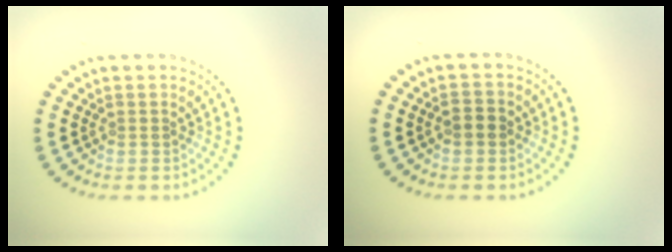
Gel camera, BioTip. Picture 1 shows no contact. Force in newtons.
{"total": 1.6, "press": 1.6, "slide": 0.2}